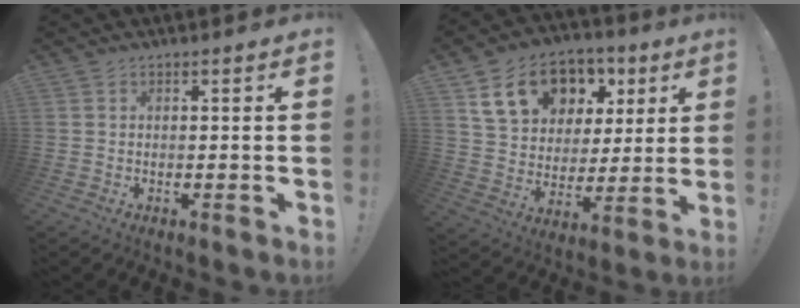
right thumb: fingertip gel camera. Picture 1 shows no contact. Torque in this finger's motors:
{"motor_torque": [1.81, 2.09, 1.10, 0.71, 0.09]}